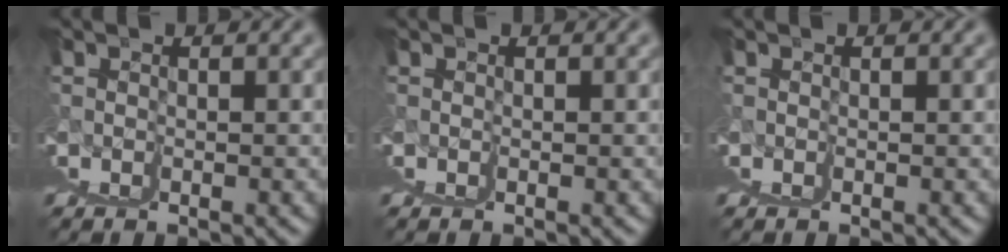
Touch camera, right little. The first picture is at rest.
{"total": 0.0}
{"total": 0.0}